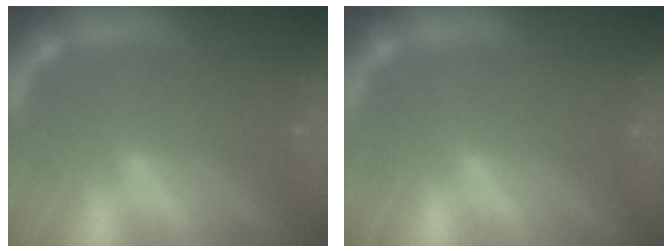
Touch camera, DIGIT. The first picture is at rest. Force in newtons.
{"total": 0.0}